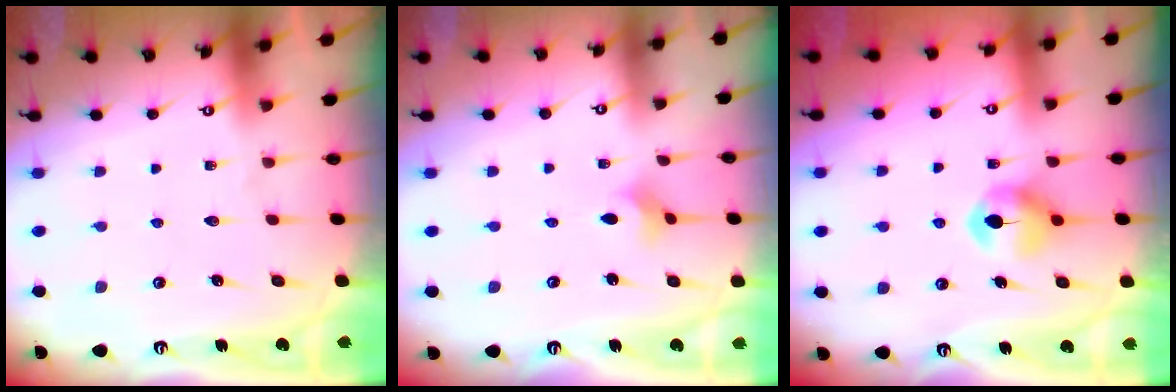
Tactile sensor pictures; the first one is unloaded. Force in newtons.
{"total": 2.6, "press": 2.5, "slide": 0.7}
{"total": 7.5, "press": 7.5, "slide": 0.4}